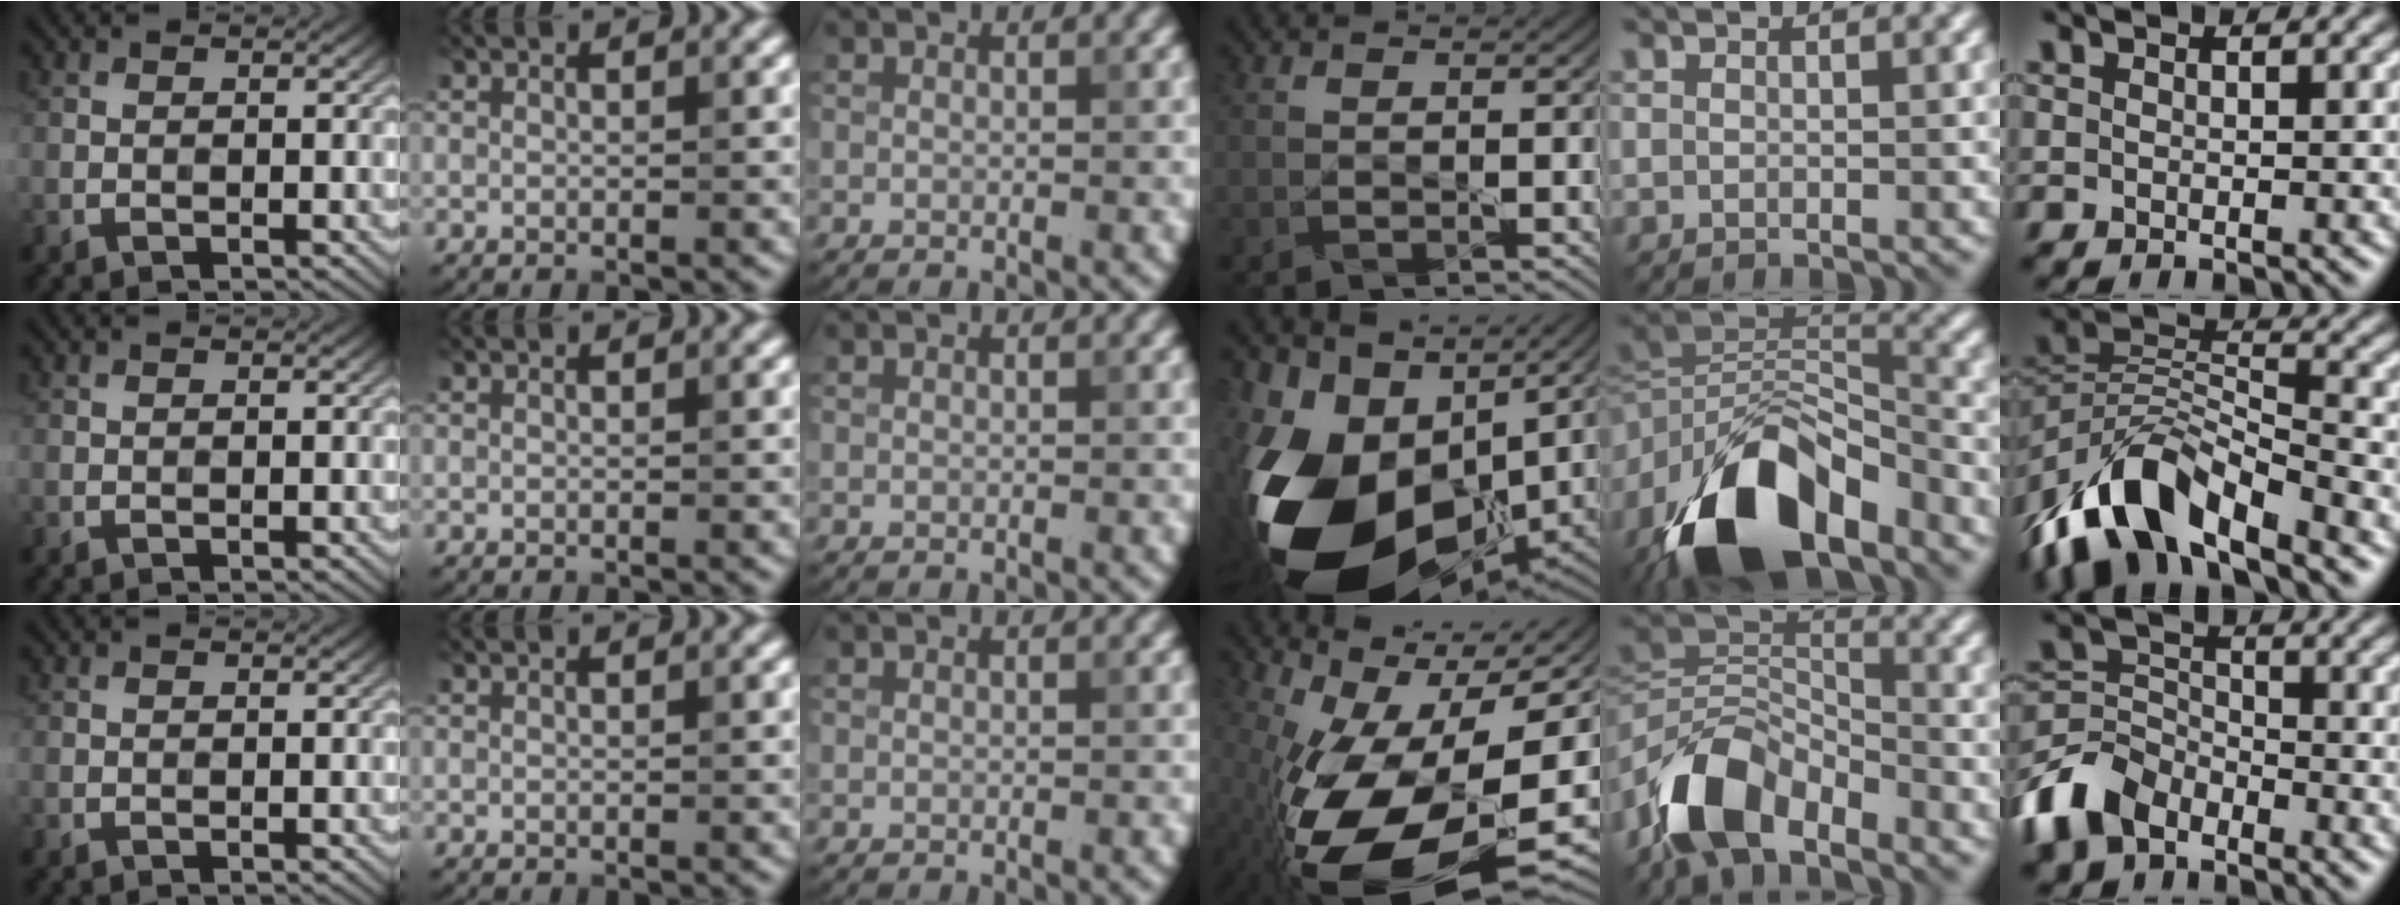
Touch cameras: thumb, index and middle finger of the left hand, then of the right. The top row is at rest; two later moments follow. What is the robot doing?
{"motion": "lift_and_place", "object": "knife"}